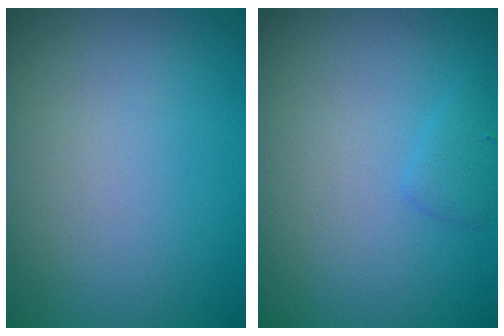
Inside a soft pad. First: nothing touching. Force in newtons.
{"total": 1.1, "press": 1.1, "slide": 0.0}